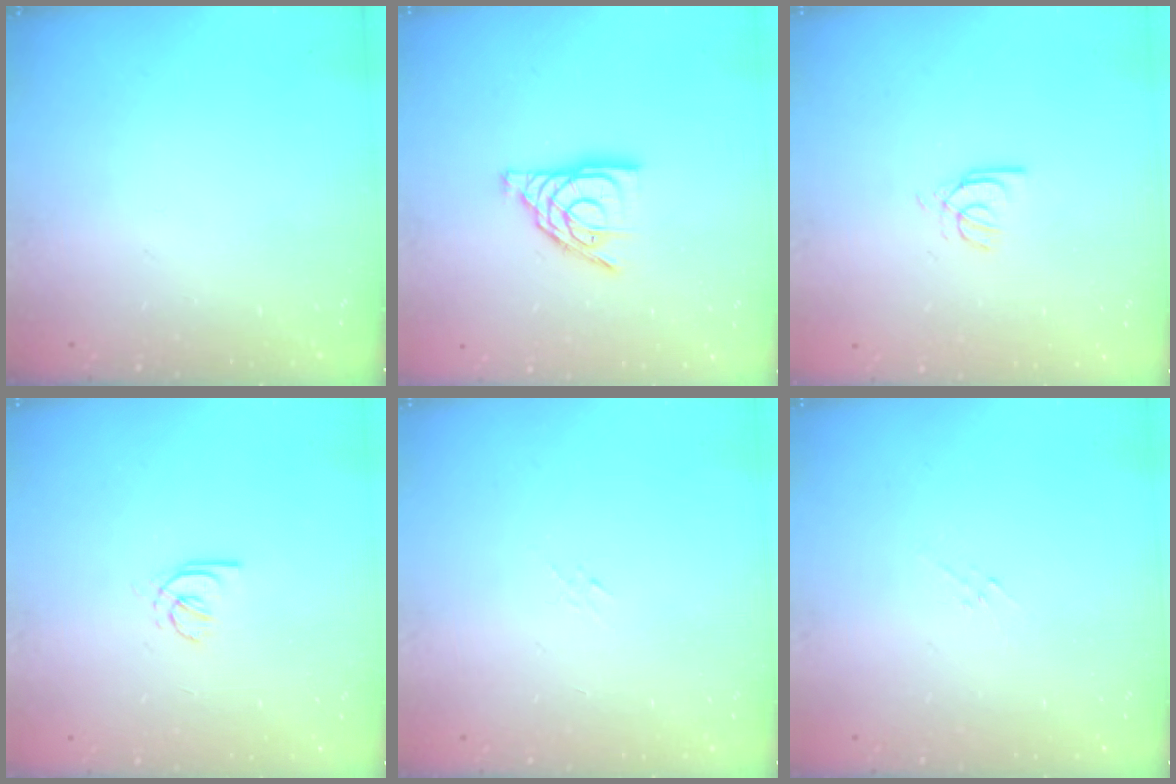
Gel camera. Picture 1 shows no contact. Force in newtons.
{"total": 10.4, "press": 10.4, "slide": 1.2}
{"total": 3.7, "press": 3.7, "slide": 0.1}
{"total": 2.1, "press": 2.1, "slide": 0.6}
{"total": 1.3, "press": 1.3, "slide": 0.1}
{"total": 2.1, "press": 2.0, "slide": 0.6}